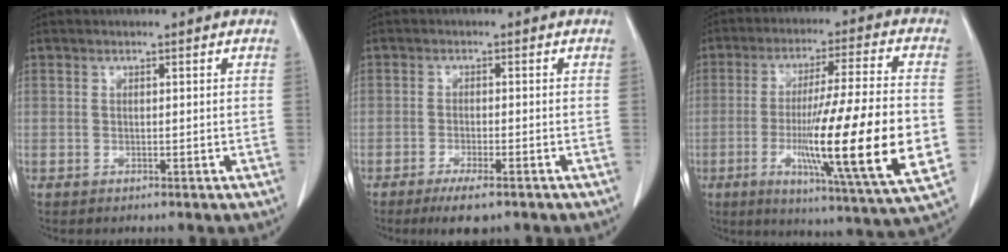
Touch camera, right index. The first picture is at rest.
{"total": 4.8, "force": [-3.3, 0.9, 3.4], "torque": [-0.056, -0.010, -0.050]}
{"total": 21.4, "force": [-4.1, -0.1, 21.0], "torque": [-0.321, -0.024, -0.068]}